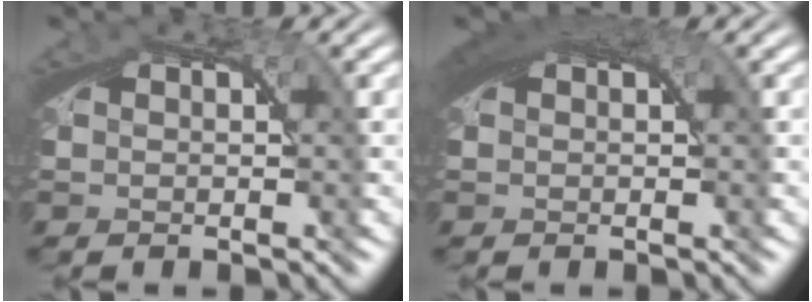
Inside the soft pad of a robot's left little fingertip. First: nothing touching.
{"total": 2.9, "force": [1.4, 1.0, 2.4], "torque": [-0.036, 0.012, 0.019]}